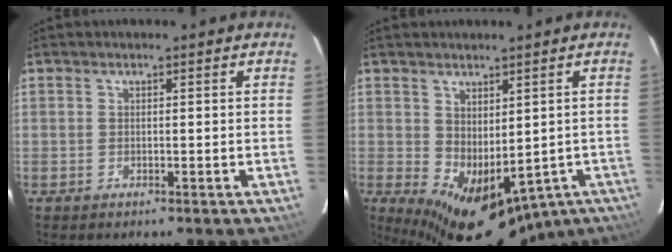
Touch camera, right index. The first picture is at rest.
{"total": 14.3, "force": [-4.9, 10.0, 8.9], "torque": [-0.152, -0.017, -0.037]}